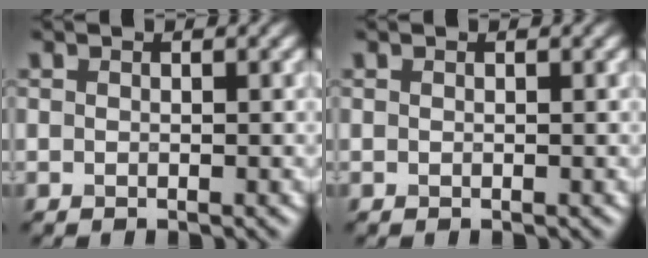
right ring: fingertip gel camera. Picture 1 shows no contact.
{"total": 0.0}